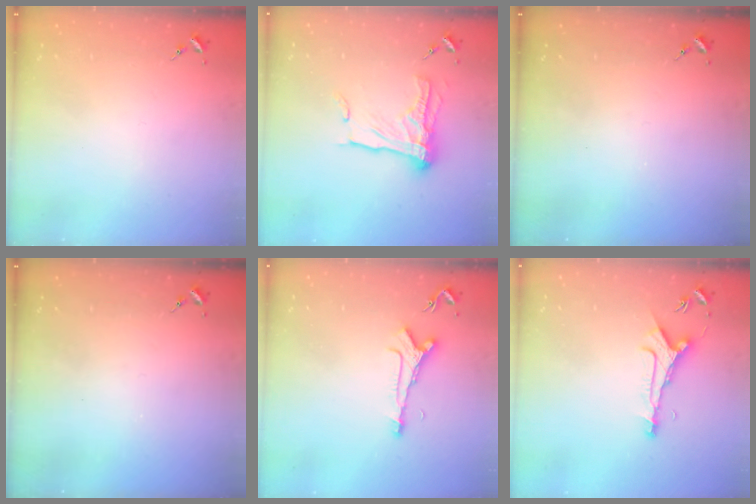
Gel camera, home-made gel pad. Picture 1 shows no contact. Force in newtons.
{"total": 14.7, "press": 14.6, "slide": 1.3}
{"total": 0.0}
{"total": 0.0}
{"total": 7.8, "press": 7.7, "slide": 0.6}
{"total": 8.6, "press": 8.6, "slide": 0.7}